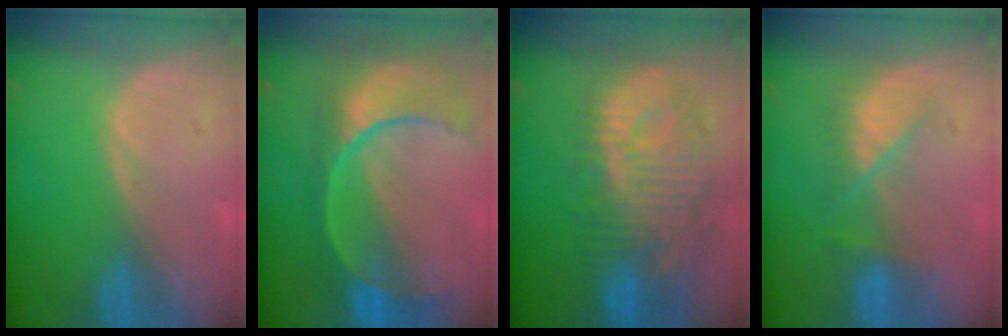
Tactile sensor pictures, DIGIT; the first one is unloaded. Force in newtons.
{"total": 11.2, "press": 9.4, "slide": 6.1}
{"total": 12.2, "press": 10.9, "slide": 5.4}
{"total": 5.0, "press": 5.0, "slide": 0.4}